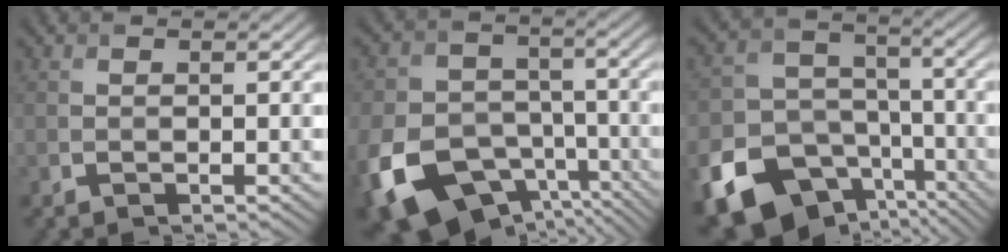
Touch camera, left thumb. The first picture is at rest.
{"total": 17.0, "force": [-8.0, 12.0, 9.0], "torque": [-0.245, -0.061, -0.127]}
{"total": 19.7, "force": [-10.9, 14.7, 7.4], "torque": [-0.186, -0.086, -0.166]}